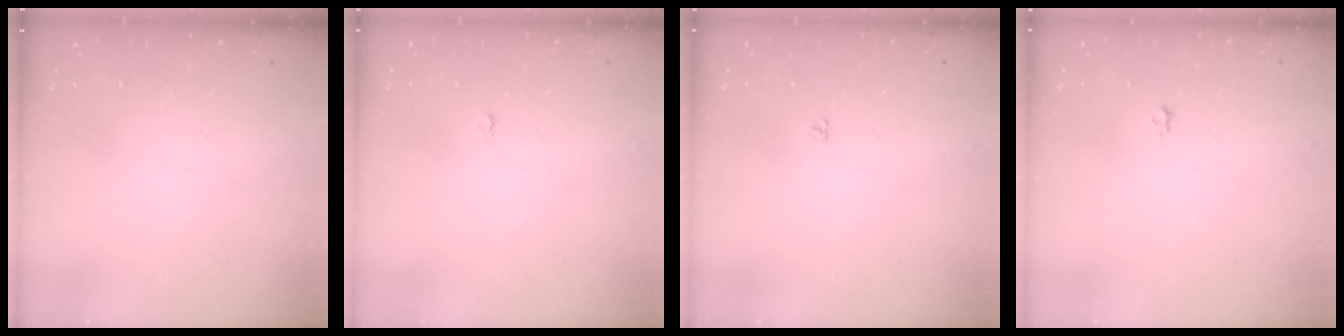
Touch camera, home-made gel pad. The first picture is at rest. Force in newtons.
{"total": 2.1, "press": 2.1, "slide": 0.2}
{"total": 3.1, "press": 3.0, "slide": 0.4}
{"total": 3.6, "press": 3.5, "slide": 0.8}